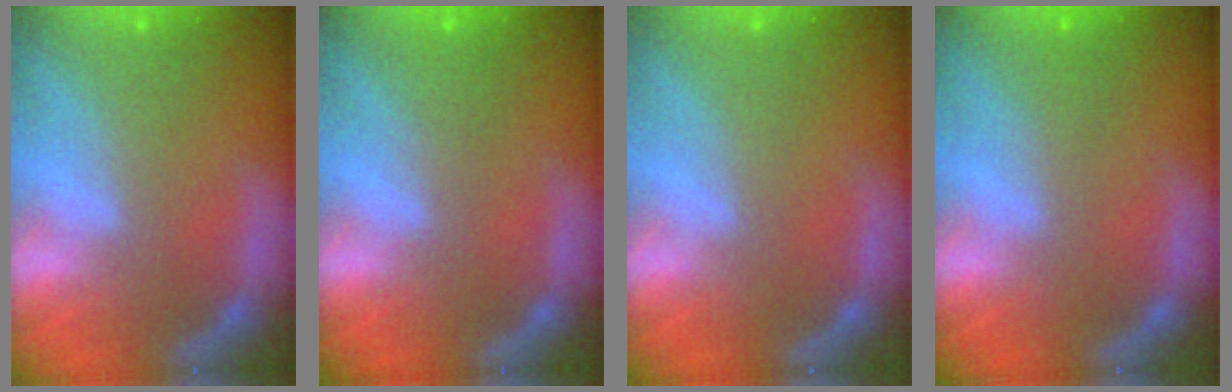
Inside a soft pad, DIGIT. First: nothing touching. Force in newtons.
{"total": 1.5}
{"total": 0.0}
{"total": 0.9}